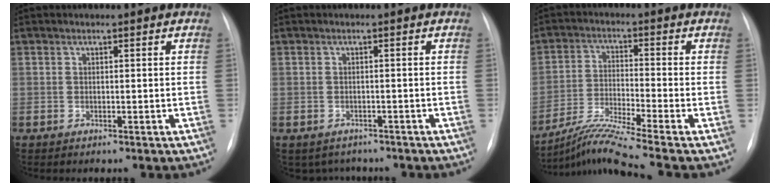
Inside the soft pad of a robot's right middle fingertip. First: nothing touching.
{"total": 4.1, "force": [-3.4, 2.3, 0.2], "torque": [0.003, 0.010, -0.043]}
{"total": 10.1, "force": [-8.5, -2.6, 4.7], "torque": [-0.094, -0.023, -0.157]}